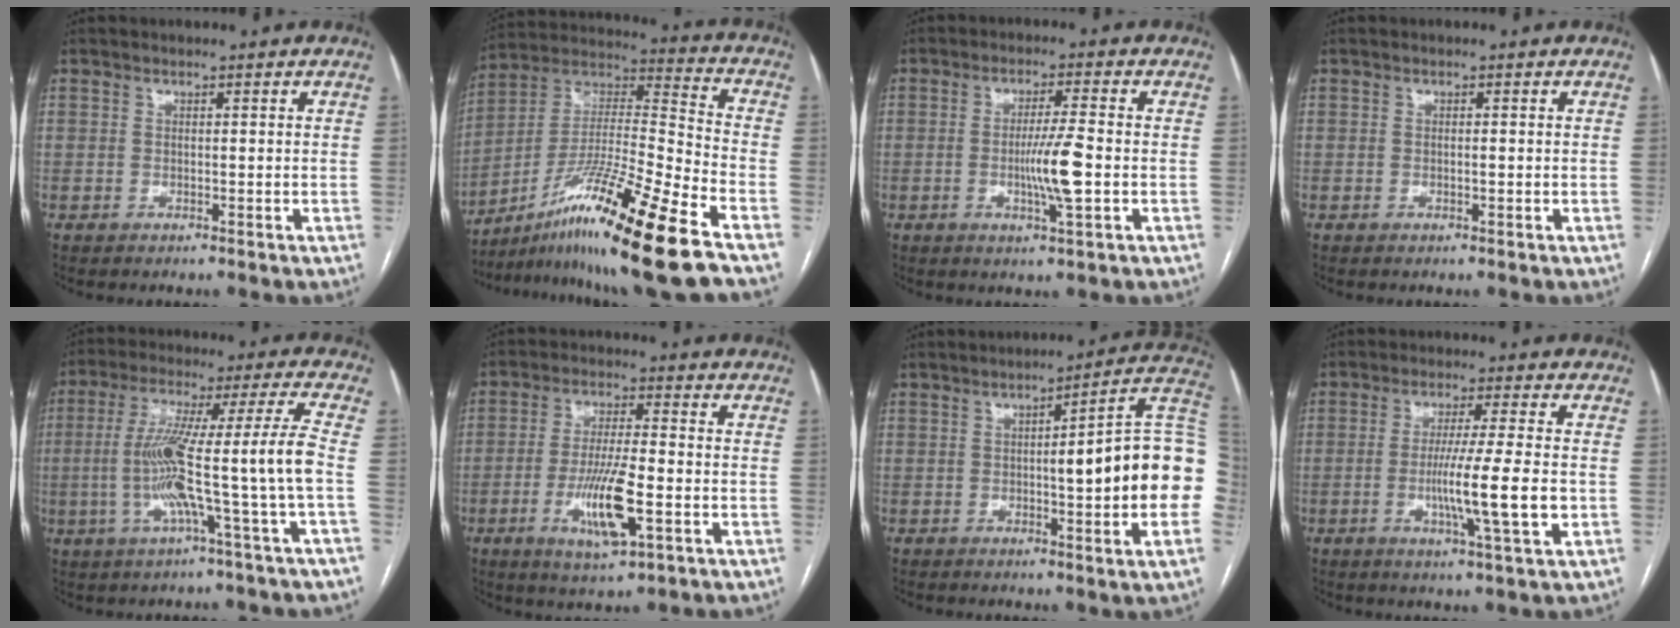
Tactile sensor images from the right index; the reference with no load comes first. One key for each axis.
{"total": 20.9, "fx": -13.6, "fy": -1.3, "fz": 15.8, "tx": -0.292, "ty": -0.025, "tz": -0.244}
{"total": 6.5, "fx": -1.2, "fy": -0.2, "fz": 6.3, "tx": -0.115, "ty": -0.009, "tz": -0.022}
{"total": 0.5, "fx": -0.1, "fy": 0.1, "fz": 0.5, "tx": -0.009, "ty": 0.000, "tz": -0.002}
{"total": 13.7, "fx": -2.9, "fy": -1.9, "fz": 13.2, "tx": -0.241, "ty": 0.010, "tz": -0.056}
{"total": 10.4, "fx": -3.4, "fy": 1.5, "fz": 9.7, "tx": -0.185, "ty": -0.012, "tz": -0.059}
{"total": 18.1, "fx": -0.5, "fy": 1.8, "fz": 18.0, "tx": -0.172, "ty": 0.035, "tz": -0.006}
{"total": 9.9, "fx": -1.9, "fy": -0.8, "fz": 9.7, "tx": -0.169, "ty": -0.017, "tz": -0.037}